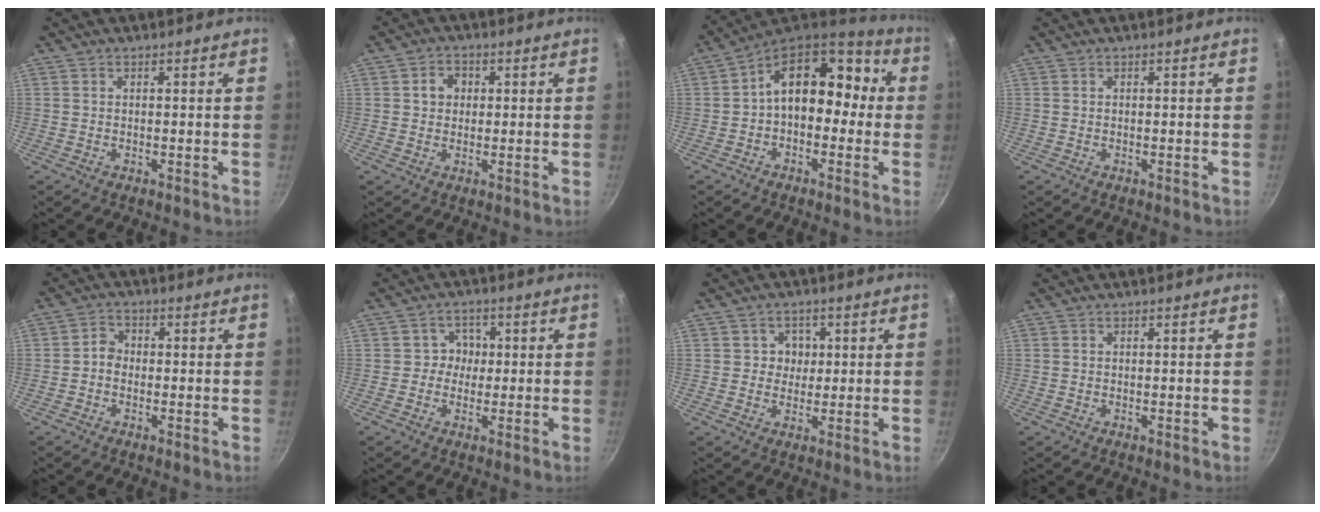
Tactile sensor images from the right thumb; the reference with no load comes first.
{"total": 3.6, "force": [0.6, 3.1, 1.8], "torque": [-0.012, 0.005, 0.008]}
{"total": 15.8, "force": [0.4, 10.1, 12.1], "torque": [-0.133, 0.053, -0.011]}
{"total": 0.0}
{"total": 3.0, "force": [-0.7, 2.4, 1.5], "torque": [-0.012, 0.011, -0.023]}
{"total": 3.6, "force": [0.0, 3.4, 1.3], "torque": [0.012, 0.011, -0.010]}
{"total": 3.8, "force": [0.7, 3.5, 1.3], "torque": [0.009, 0.003, 0.005]}
{"total": 0.0}